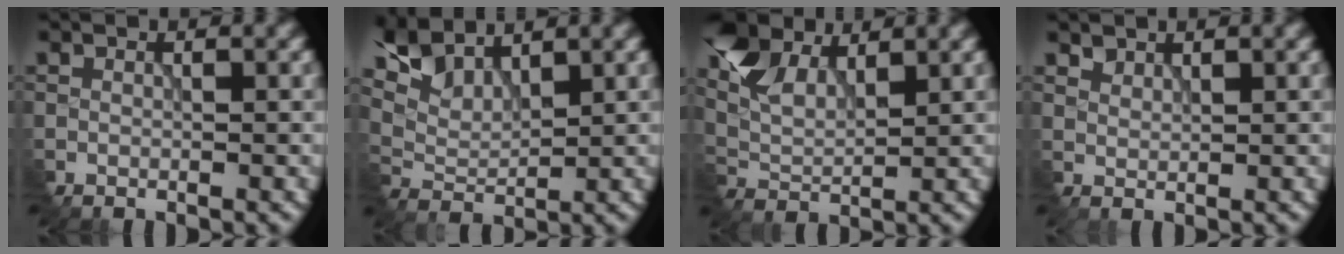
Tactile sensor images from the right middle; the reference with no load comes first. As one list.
[{"total": 4.6, "force": [3.8, 1.7, 2.0], "torque": [-0.052, 0.002, 0.076]}, {"total": 5.7, "force": [3.7, 2.8, 3.3], "torque": [-0.075, 0.007, 0.071]}, {"total": 1.1, "force": [1.0, 0.4, 0.0], "torque": [-0.005, -0.001, 0.024]}]